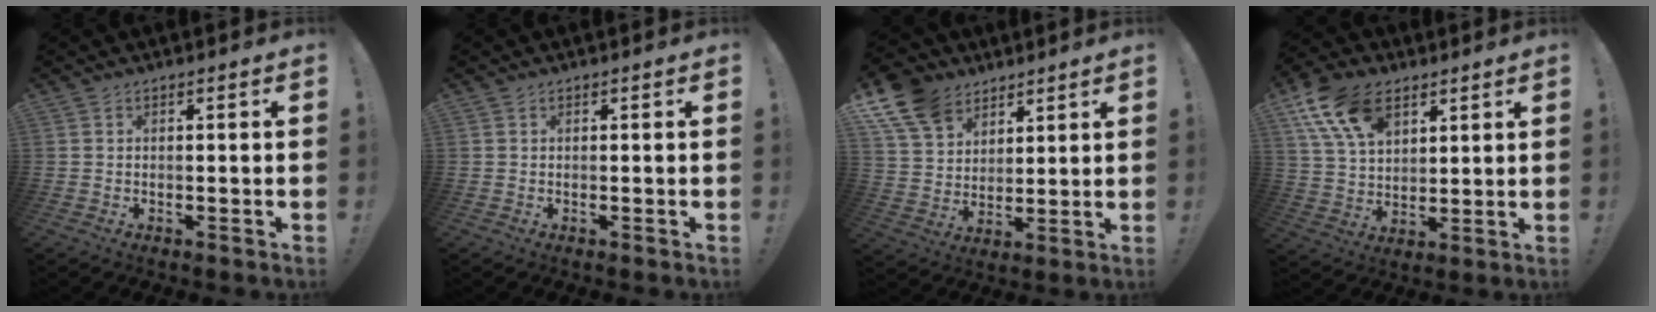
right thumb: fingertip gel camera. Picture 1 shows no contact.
{"total": 0.0}
{"total": 13.8, "force": [9.1, 9.0, 5.1], "torque": [-0.101, -0.053, 0.178]}
{"total": 16.1, "force": [8.7, 10.0, 9.1], "torque": [-0.168, -0.030, 0.166]}